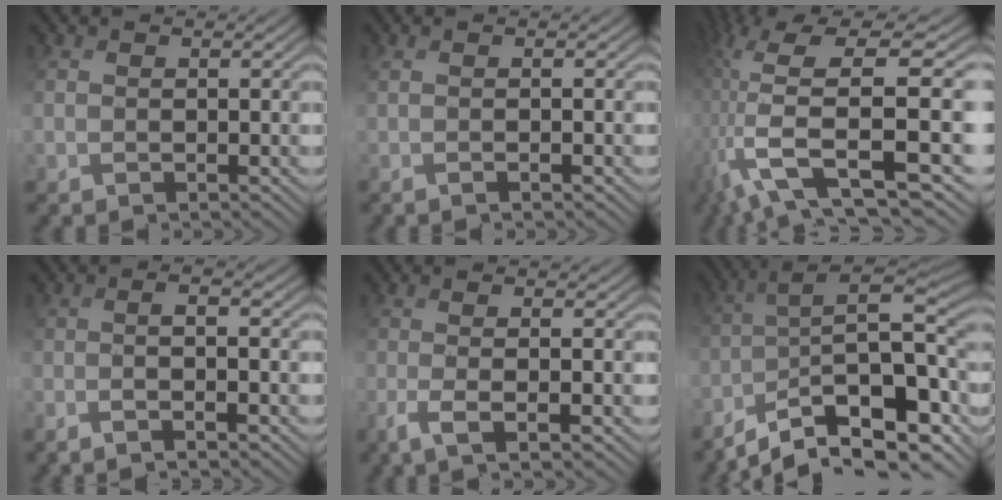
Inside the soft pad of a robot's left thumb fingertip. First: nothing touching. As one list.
[{"total": 1.4, "force": [-0.2, 0.3, 1.4], "torque": [-0.024, -0.001, -0.009]}, {"total": 14.5, "force": [0.0, 4.9, 13.6], "torque": [-0.304, 0.002, 0.019]}, {"total": 3.7, "force": [-1.9, 0.5, 3.1], "torque": [-0.050, 0.010, -0.050]}, {"total": 4.6, "force": [-2.0, 0.9, 4.1], "torque": [-0.072, 0.001, -0.052]}, {"total": 15.5, "force": [-8.6, 5.7, 11.5], "torque": [-0.223, -0.024, -0.126]}]